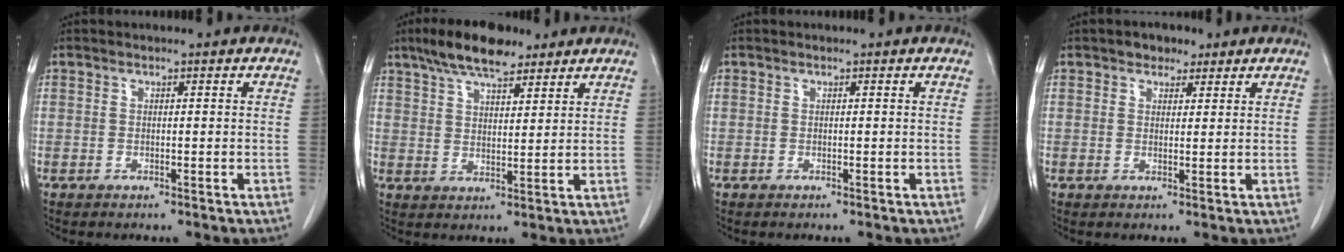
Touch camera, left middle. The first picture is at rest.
{"total": 9.4, "force": [7.1, 2.8, 5.5], "torque": [-0.103, 0.014, 0.124]}
{"total": 0.0}
{"total": 2.8, "force": [1.9, 1.7, 1.1], "torque": [-0.017, 0.005, 0.028]}